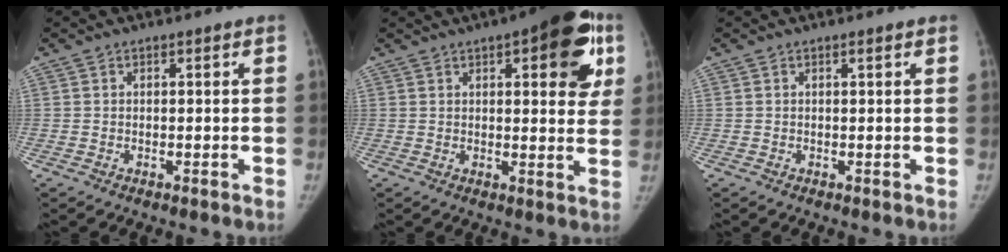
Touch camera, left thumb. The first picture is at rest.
{"total": 15.7, "force": [6.5, 5.9, 13.0], "torque": [-0.118, -0.012, 0.073]}
{"total": 0.5, "force": [0.4, 0.0, 0.4], "torque": [-0.004, -0.001, 0.008]}